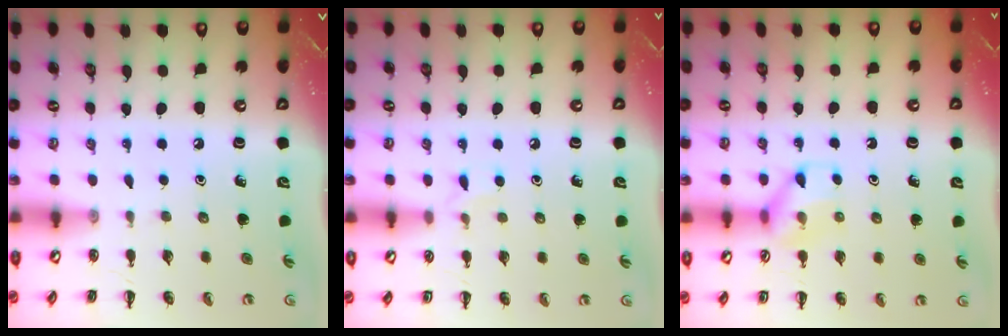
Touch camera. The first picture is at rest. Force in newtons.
{"total": 3.9, "press": 3.6, "slide": 1.4}
{"total": 8.9, "press": 8.9, "slide": 0.5}